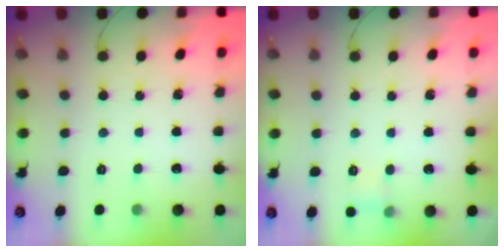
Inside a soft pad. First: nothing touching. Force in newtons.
{"total": 4.3, "press": 4.1, "slide": 1.3}